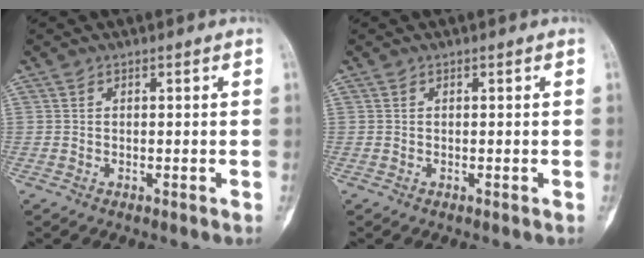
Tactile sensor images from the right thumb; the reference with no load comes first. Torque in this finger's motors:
{"motor_torque": [0.06, -0.05, -0.03, -0.03, 0.02]}